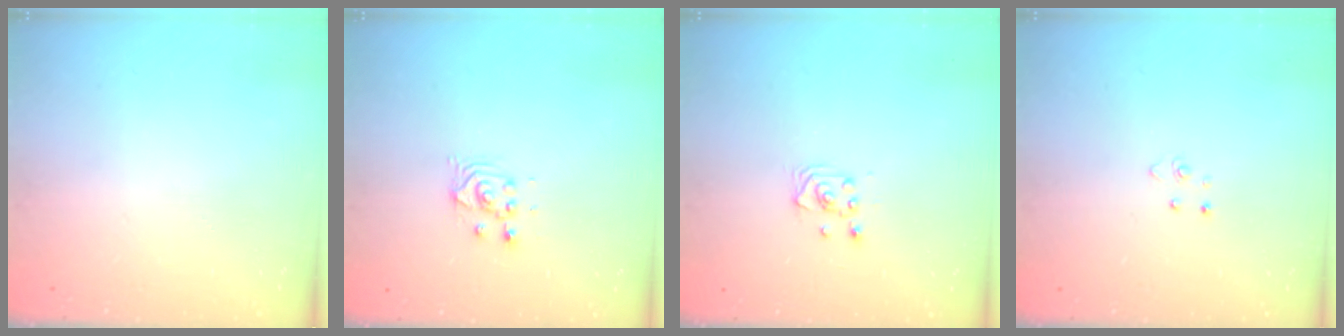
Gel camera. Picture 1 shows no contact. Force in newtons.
{"total": 2.8, "press": 2.8, "slide": 0.1}
{"total": 2.2, "press": 2.2, "slide": 0.3}
{"total": 2.8, "press": 2.8, "slide": 0.3}